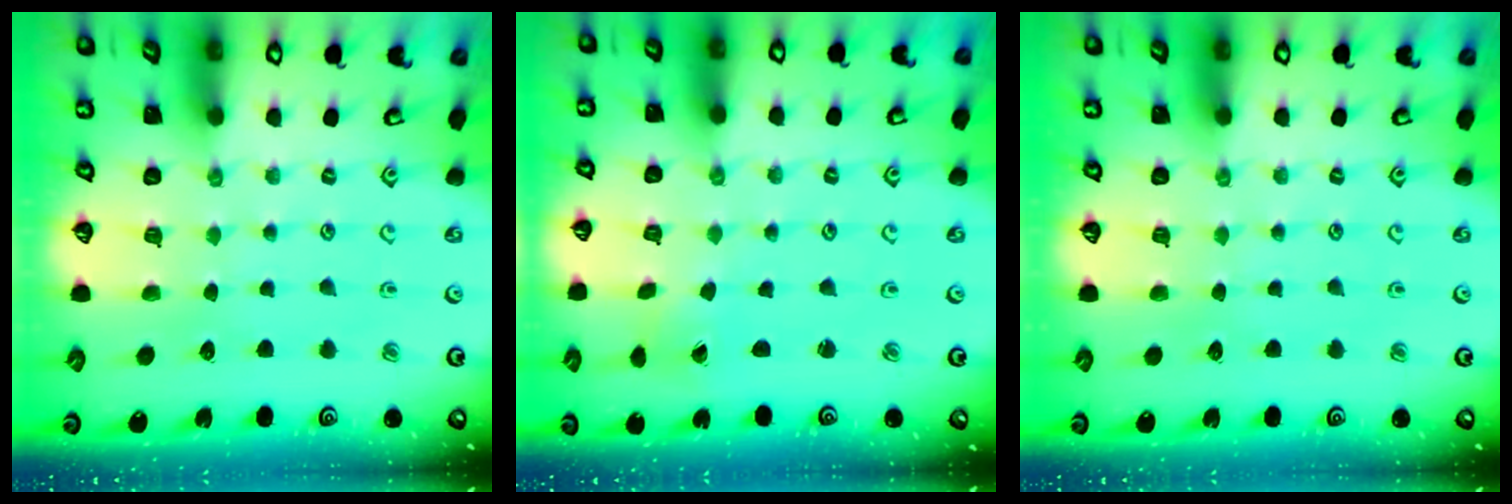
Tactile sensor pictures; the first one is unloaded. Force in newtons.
{"total": 0.9, "press": 0.9, "slide": 0.3}
{"total": 0.0}